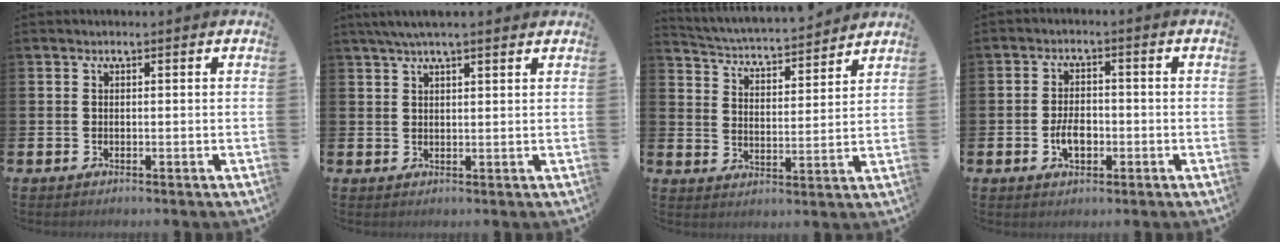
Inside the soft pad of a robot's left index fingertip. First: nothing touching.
{"total": 3.7, "force": [3.0, 0.4, 2.1], "torque": [-0.041, -0.001, 0.053]}
{"total": 4.4, "force": [4.3, 0.4, 0.5], "torque": [-0.031, -0.043, 0.069]}
{"total": 3.8, "force": [-1.0, 2.2, 2.9], "torque": [-0.038, -0.001, -0.021]}